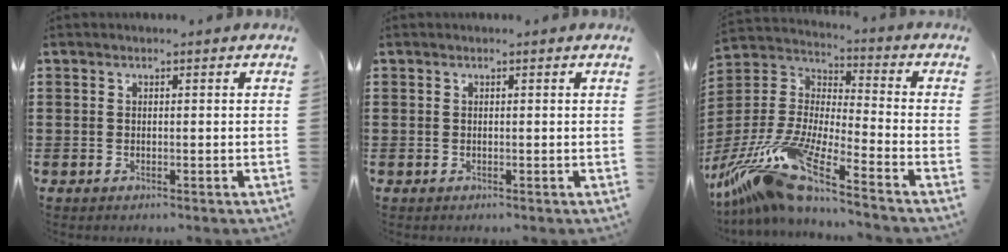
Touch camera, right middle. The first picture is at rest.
{"total": 0.0}
{"total": 14.2, "force": [-11.6, 0.4, 8.1], "torque": [-0.194, -0.002, -0.235]}